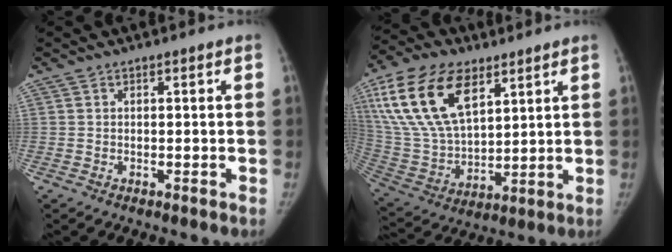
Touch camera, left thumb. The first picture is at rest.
{"total": 21.7, "force": [10.2, 11.6, 15.3], "torque": [-0.292, -0.024, 0.200]}